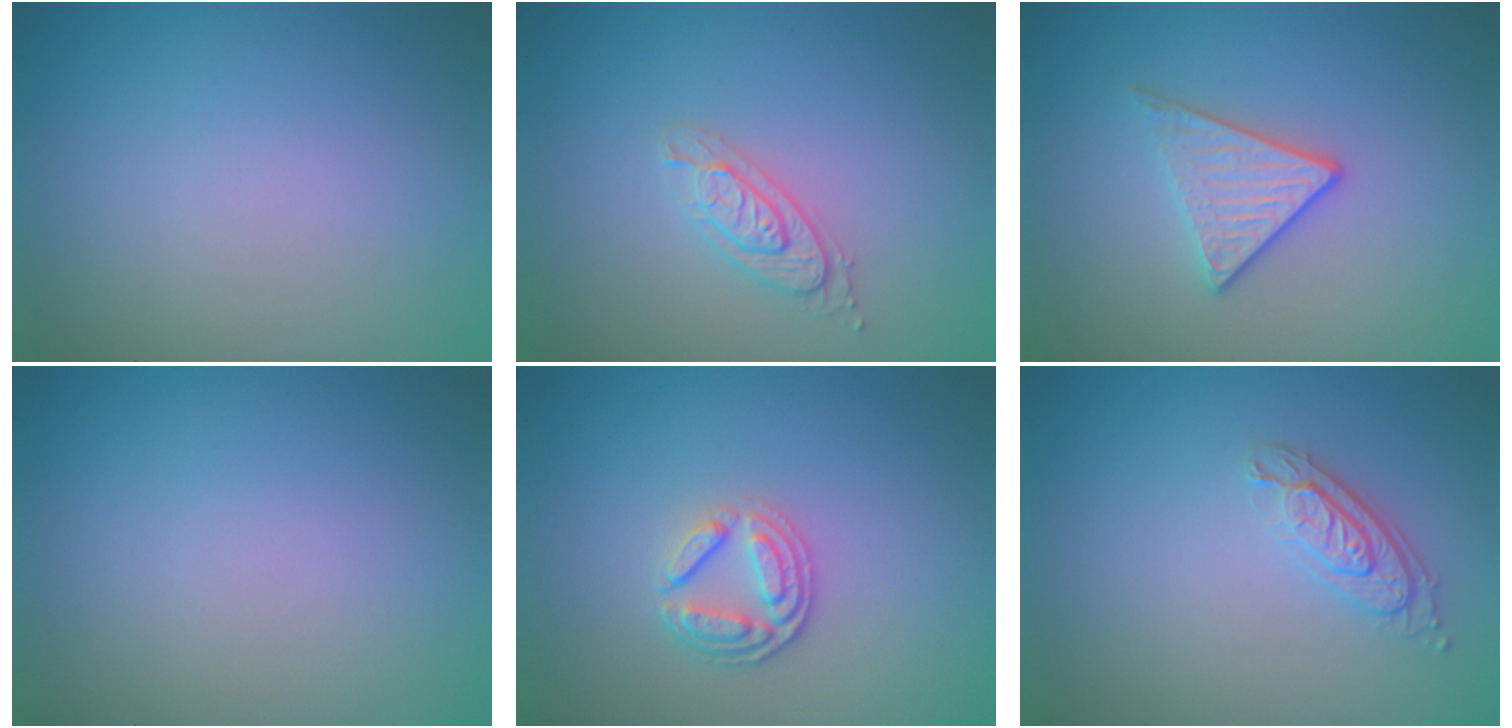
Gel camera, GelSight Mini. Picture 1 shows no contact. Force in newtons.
{"total": 2.1, "press": 2.1, "slide": 0.3}
{"total": 2.9, "press": 2.6, "slide": 1.4}
{"total": 0.0}
{"total": 2.9, "press": 2.5, "slide": 1.5}
{"total": 3.0, "press": 2.3, "slide": 1.9}